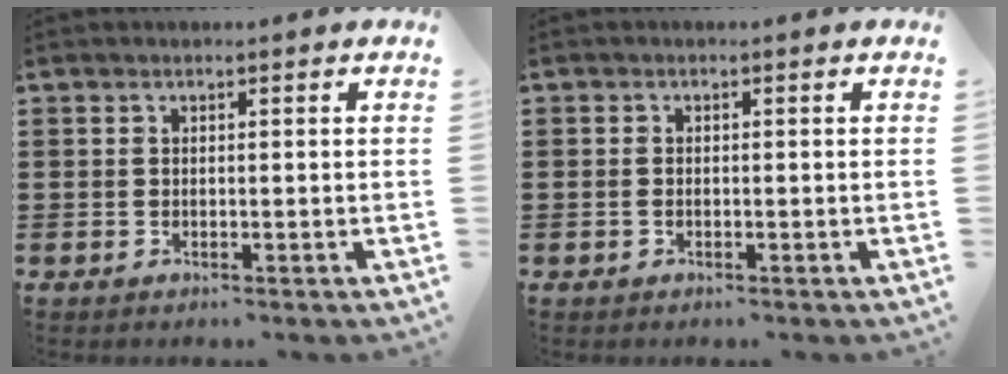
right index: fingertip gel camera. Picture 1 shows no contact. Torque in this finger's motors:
{"motor_torque": [-0.64, 0.69, -0.02, 0.00]}